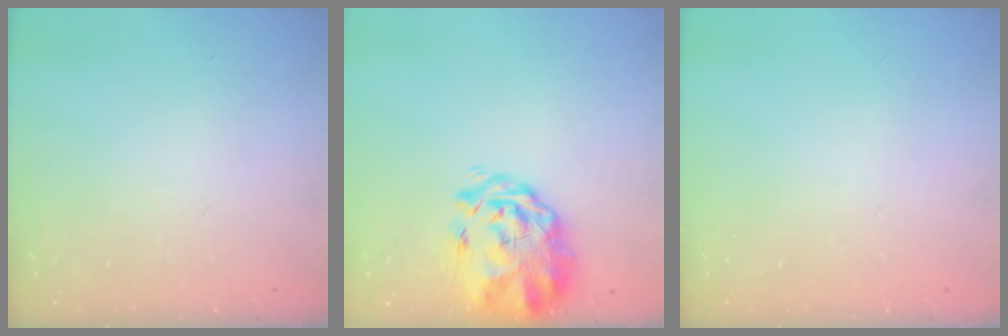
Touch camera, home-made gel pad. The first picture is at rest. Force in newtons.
{"total": 3.8, "press": 3.5, "slide": 1.6}
{"total": 0.0}